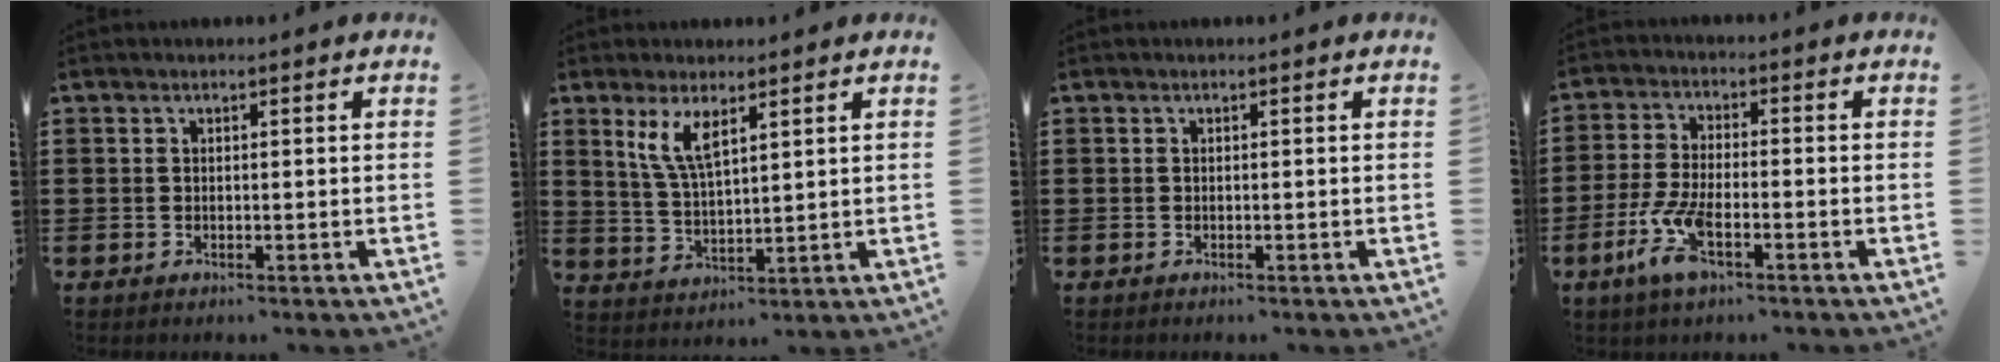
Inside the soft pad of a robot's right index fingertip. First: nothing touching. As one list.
[{"total": 6.0, "force": [3.2, 2.0, 4.7], "torque": [-0.100, 0.003, 0.056]}, {"total": 0.0}, {"total": 6.9, "force": [-3.2, 2.0, 5.8], "torque": [-0.144, -0.020, -0.061]}]